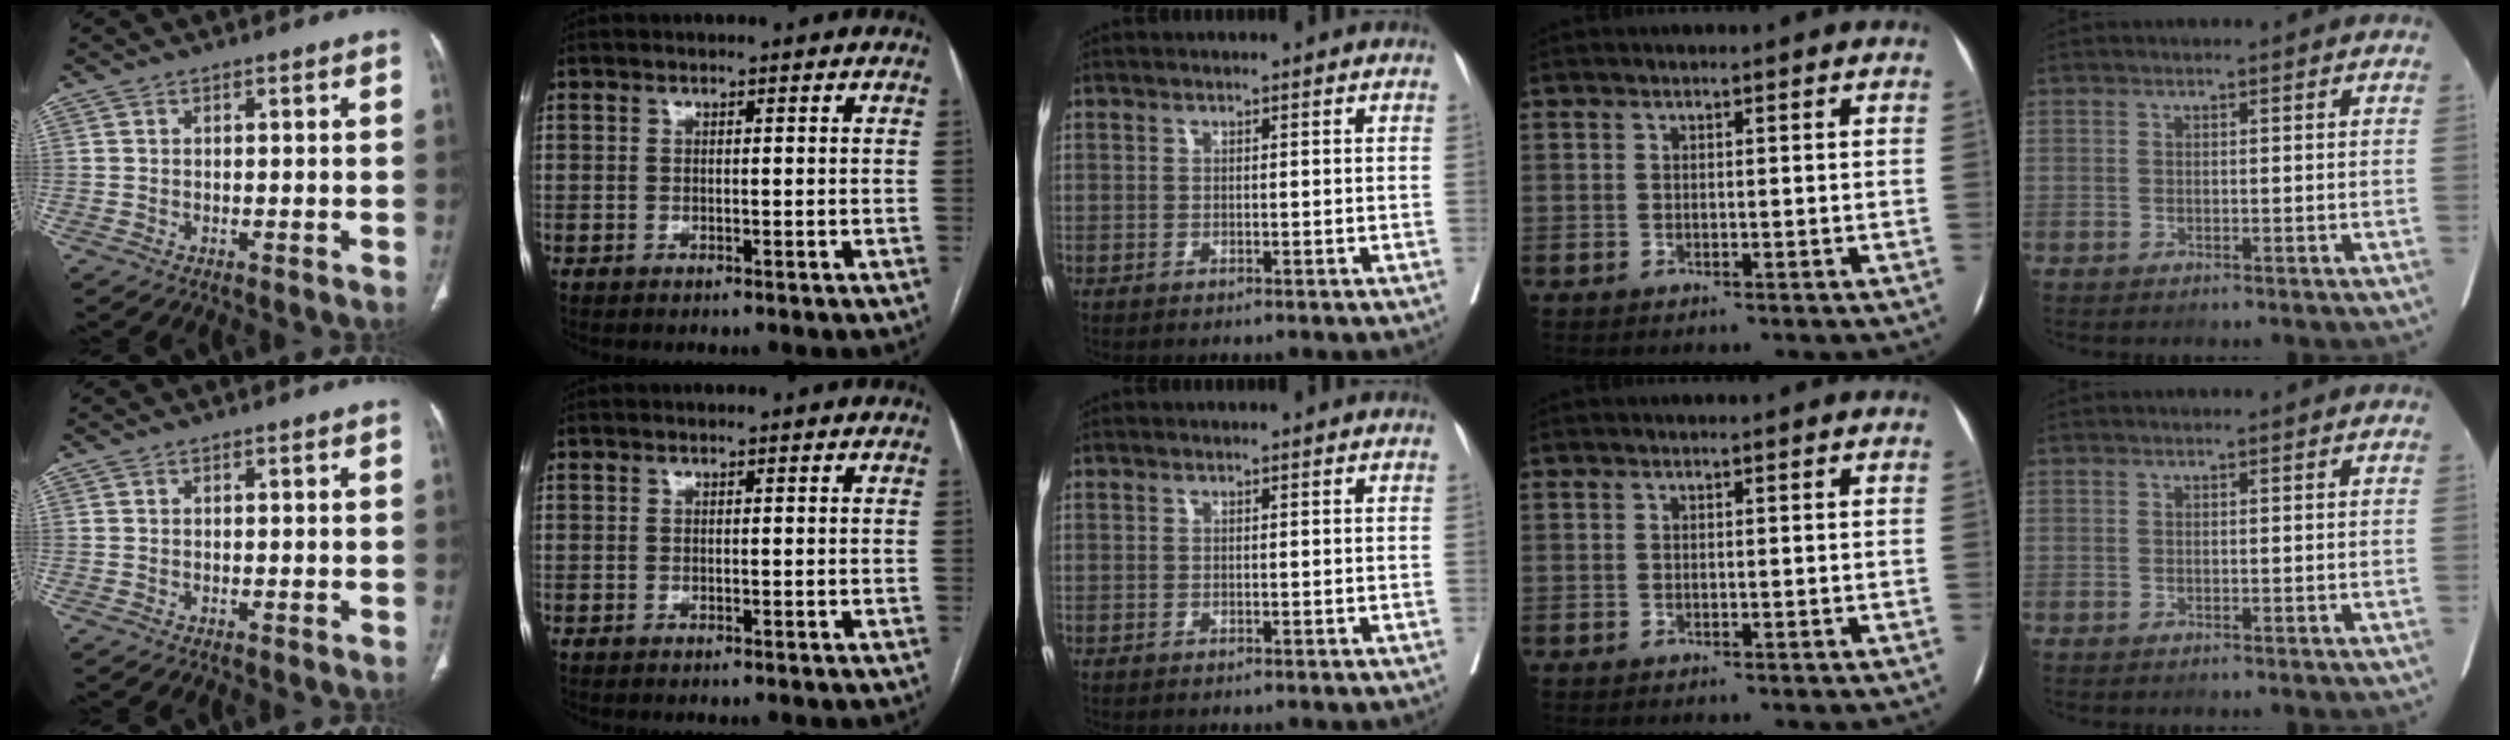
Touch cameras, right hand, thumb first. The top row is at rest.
{}